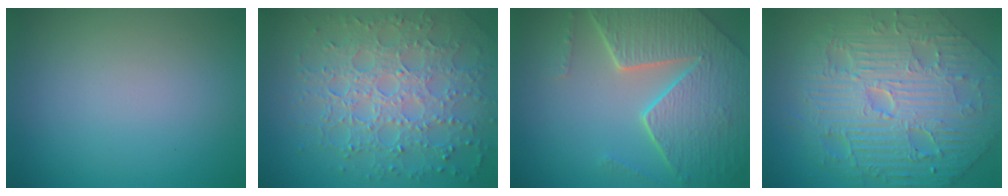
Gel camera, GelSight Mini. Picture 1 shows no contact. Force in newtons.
{"total": 7.5, "press": 5.6, "slide": 5.0}
{"total": 7.9, "press": 5.6, "slide": 5.6}
{"total": 11.8, "press": 7.8, "slide": 8.8}